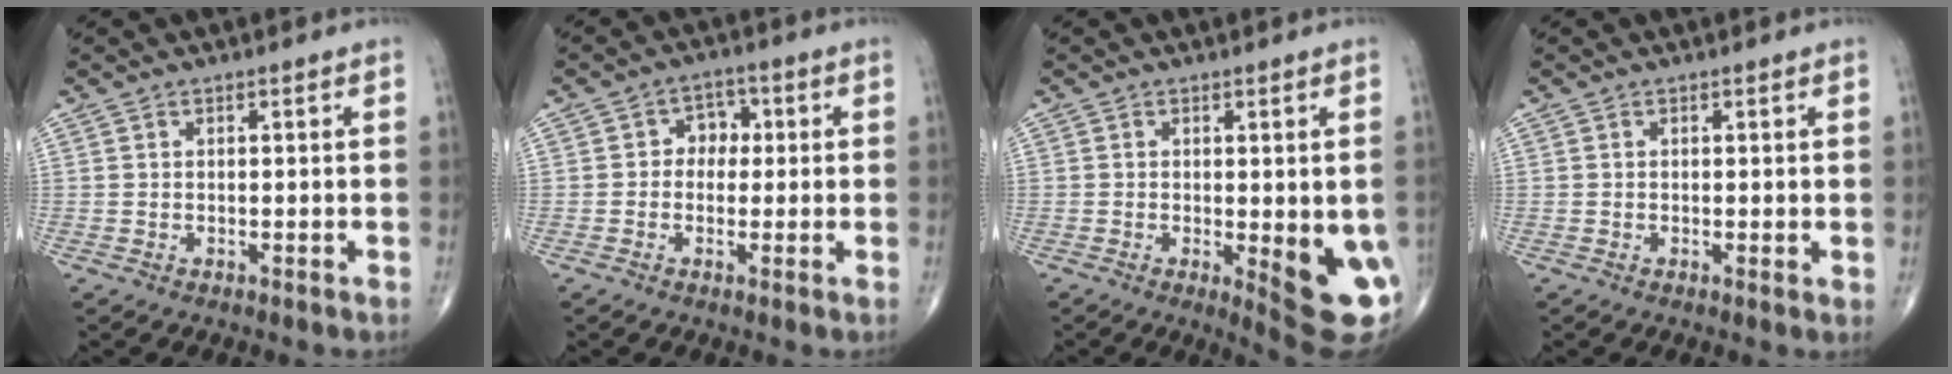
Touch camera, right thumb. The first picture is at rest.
{"total": 4.4, "force": [0.3, 3.7, 2.5], "torque": [-0.001, 0.013, -0.005]}
{"total": 11.2, "force": [-2.4, 3.5, 10.4], "torque": [-0.116, -0.019, -0.020]}
{"total": 0.8, "force": [0.2, 0.2, 0.8], "torque": [-0.013, -0.004, -0.001]}